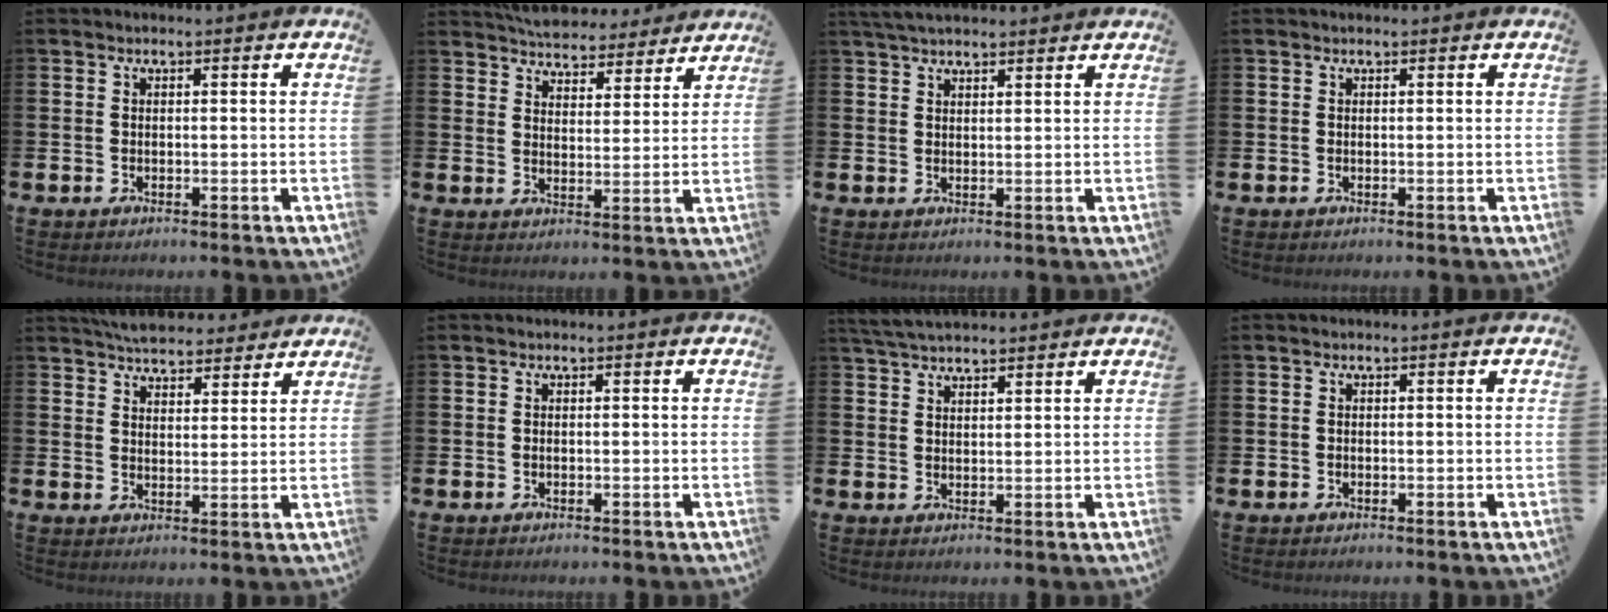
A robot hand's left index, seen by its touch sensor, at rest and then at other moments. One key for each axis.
{"total": 5.4, "fx": 5.3, "fy": 1.1, "fz": 0.0, "tx": -0.017, "ty": -0.041, "tz": 0.092}
{"total": 3.6, "fx": 3.3, "fy": 0.9, "fz": 1.2, "tx": -0.025, "ty": -0.007, "tz": 0.061}
{"total": 0.0}
{"total": 5.3, "fx": 5.1, "fy": 1.0, "fz": 0.4, "tx": -0.010, "ty": -0.029, "tz": 0.091}
{"total": 0.0}
{"total": 4.2, "fx": 4.0, "fy": 0.9, "fz": 1.1, "tx": -0.025, "ty": -0.012, "tz": 0.073}
{"total": 0.0}